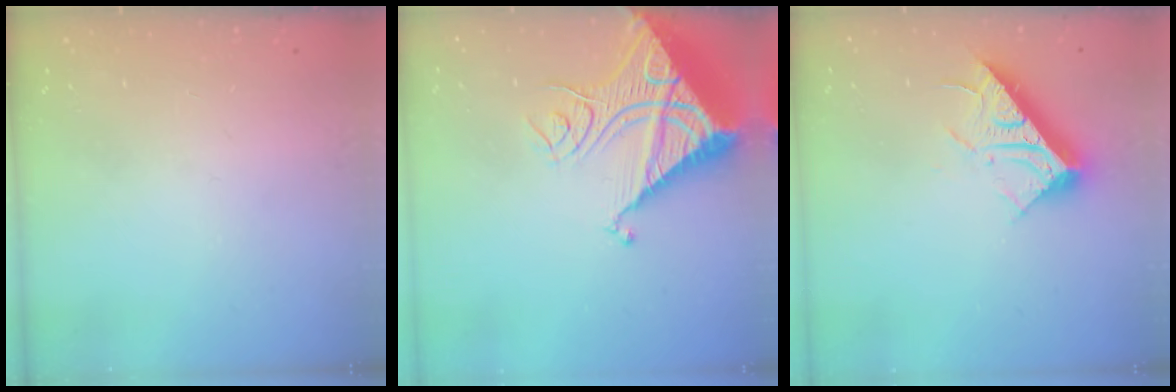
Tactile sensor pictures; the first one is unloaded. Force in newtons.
{"total": 17.4, "press": 17.3, "slide": 2.1}
{"total": 17.0, "press": 17.0, "slide": 0.3}